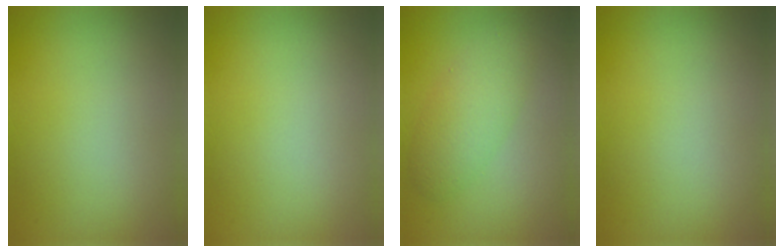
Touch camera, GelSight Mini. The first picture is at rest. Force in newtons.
{"total": 0.0}
{"total": 3.2, "press": 3.2, "slide": 0.1}
{"total": 0.0}